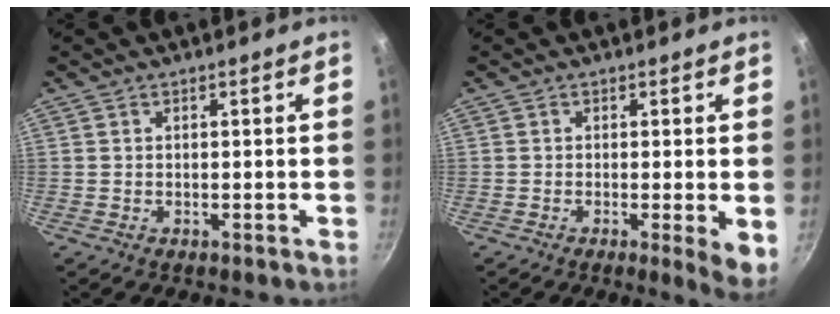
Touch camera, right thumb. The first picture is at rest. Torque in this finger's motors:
{"motor_torque": [-0.07, 0.17, -0.11, 0.01, 0.05]}